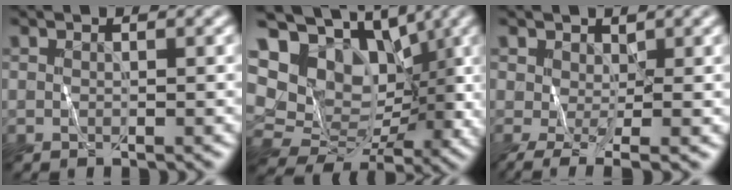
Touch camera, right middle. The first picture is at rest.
{"total": 12.8, "force": [4.1, 9.4, 7.6], "torque": [-0.157, 0.007, 0.085]}
{"total": 4.1, "force": [-0.3, 2.1, 3.5], "torque": [-0.069, -0.001, -0.008]}